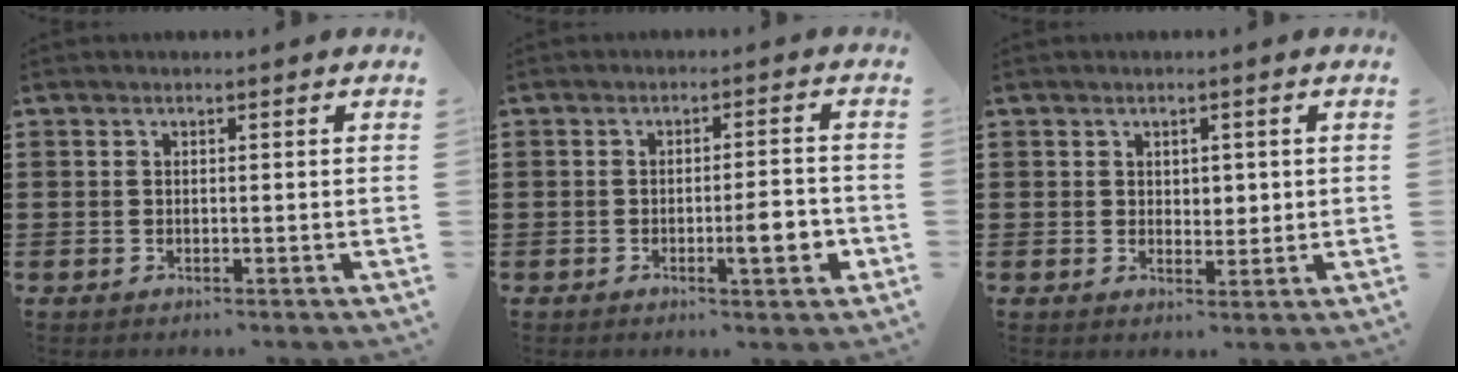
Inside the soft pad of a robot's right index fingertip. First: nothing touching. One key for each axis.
{"total": 5.5, "fx": -1.8, "fy": 1.1, "fz": 5.1, "tx": -0.063, "ty": -0.007, "tz": -0.031}
{"total": 2.1, "fx": 0.9, "fy": 1.6, "fz": 0.9, "tx": -0.015, "ty": 0.007, "tz": 0.014}